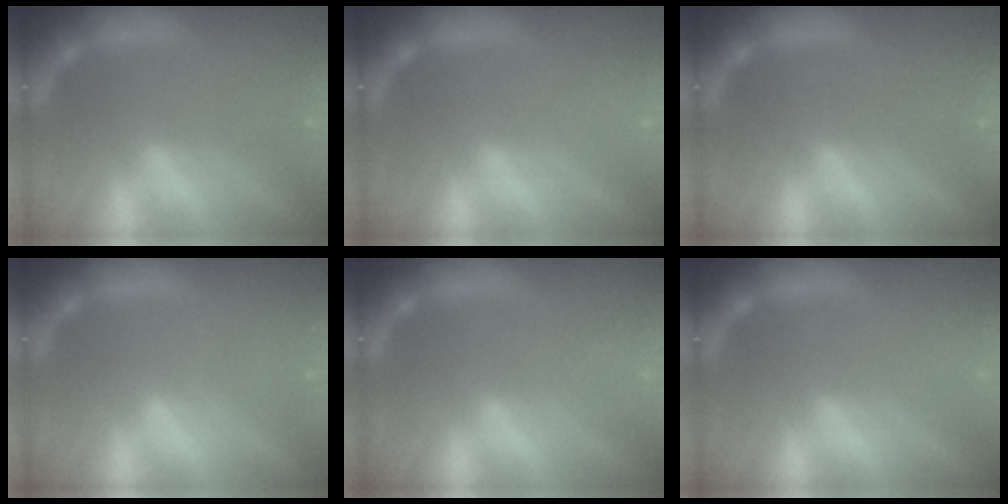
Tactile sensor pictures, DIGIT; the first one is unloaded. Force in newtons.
{"total": 1.4}
{"total": 0.0}
{"total": 0.9}
{"total": 2.4}
{"total": 1.4}